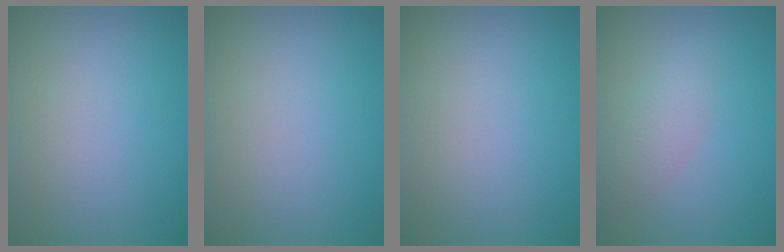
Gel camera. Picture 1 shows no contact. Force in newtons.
{"total": 0.0}
{"total": 0.0}
{"total": 2.3, "press": 2.3, "slide": 0.1}